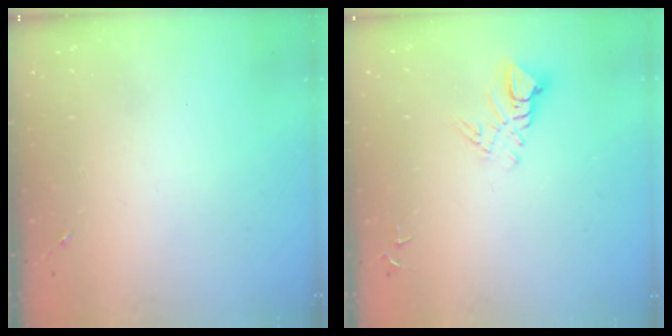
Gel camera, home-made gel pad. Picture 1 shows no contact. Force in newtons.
{"total": 7.1, "press": 7.1, "slide": 0.7}